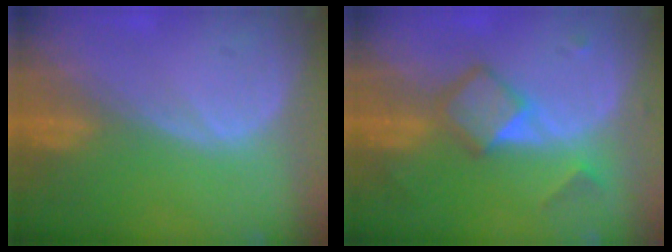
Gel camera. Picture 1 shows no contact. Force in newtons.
{"total": 5.3, "press": 5.3, "slide": 0.1}